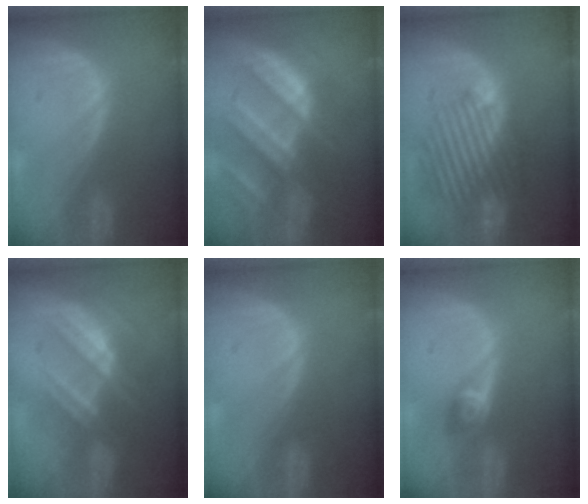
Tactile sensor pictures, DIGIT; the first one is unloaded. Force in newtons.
{"total": 10.3, "press": 9.0, "slide": 4.9}
{"total": 10.2, "press": 9.7, "slide": 3.0}
{"total": 7.4, "press": 6.9, "slide": 2.7}
{"total": 0.6, "press": 0.6, "slide": 0.2}
{"total": 2.8, "press": 2.5, "slide": 1.3}